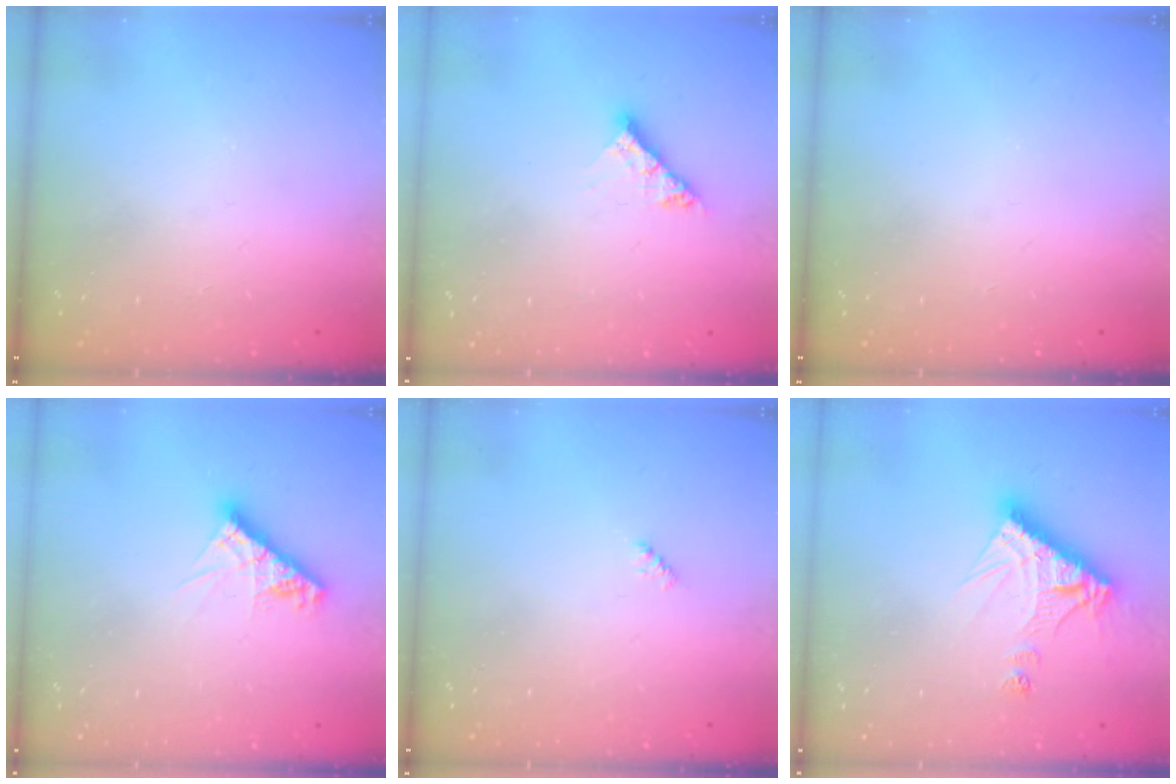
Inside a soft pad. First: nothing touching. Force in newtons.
{"total": 6.8, "press": 6.8, "slide": 0.8}
{"total": 0.0}
{"total": 9.3, "press": 9.3, "slide": 0.9}
{"total": 2.4, "press": 2.4, "slide": 0.4}
{"total": 11.2, "press": 11.2, "slide": 1.0}